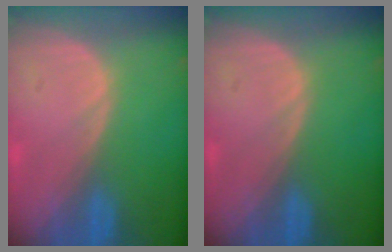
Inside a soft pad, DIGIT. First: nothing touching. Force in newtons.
{"total": 0.0}